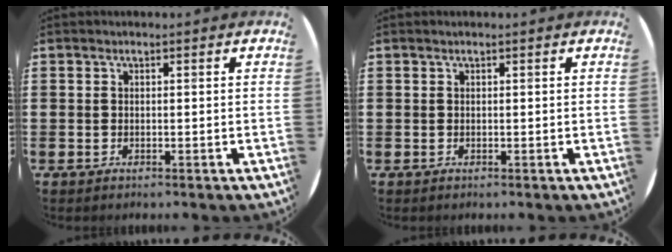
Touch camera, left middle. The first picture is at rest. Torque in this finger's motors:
{"motor_torque": [0.17, -0.15, -0.01, -0.01]}